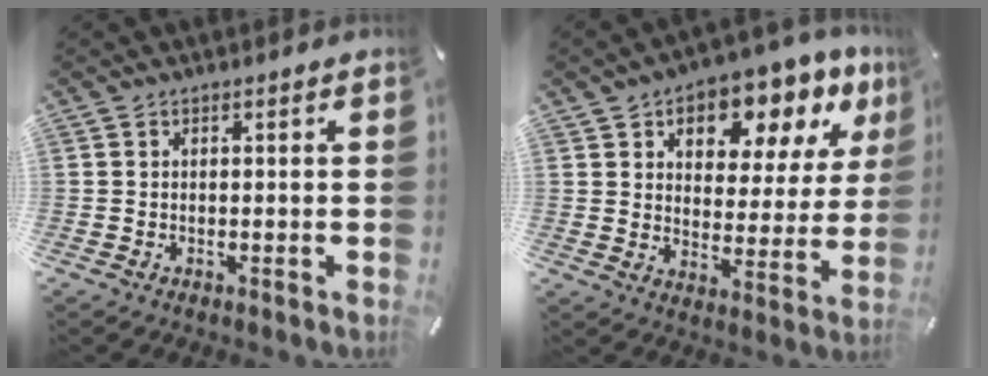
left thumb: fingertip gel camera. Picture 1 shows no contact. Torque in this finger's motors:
{"motor_torque": [2.73, 2.28, 0.92, 0.16, 0.16]}